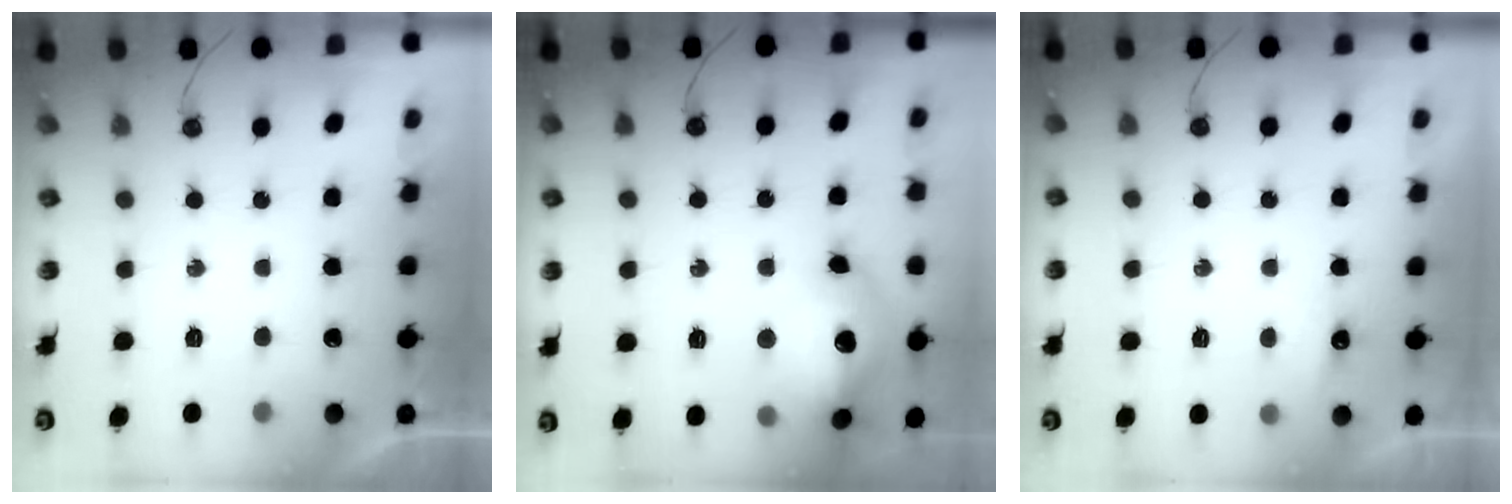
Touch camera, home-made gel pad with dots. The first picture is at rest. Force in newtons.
{"total": 17.8, "press": 17.8, "slide": 1.4}
{"total": 3.7, "press": 3.7, "slide": 0.6}